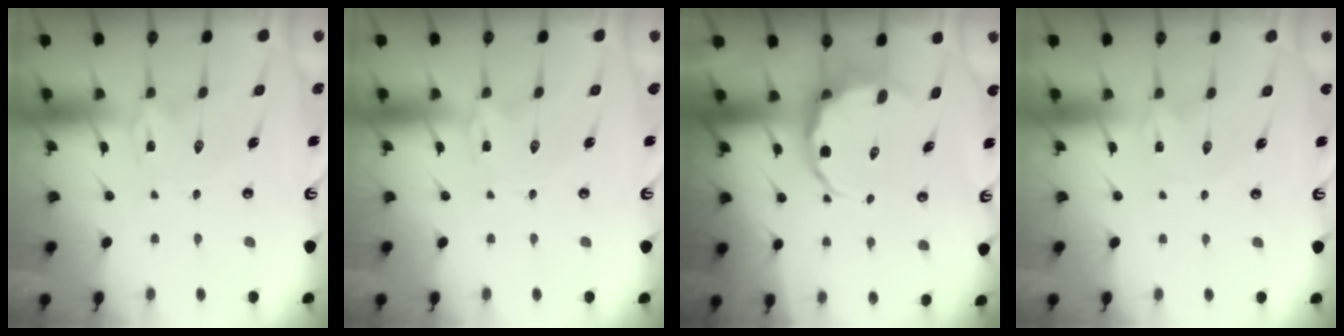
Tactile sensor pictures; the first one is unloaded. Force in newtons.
{"total": 0.0}
{"total": 6.0, "press": 5.7, "slide": 1.7}
{"total": 0.0}